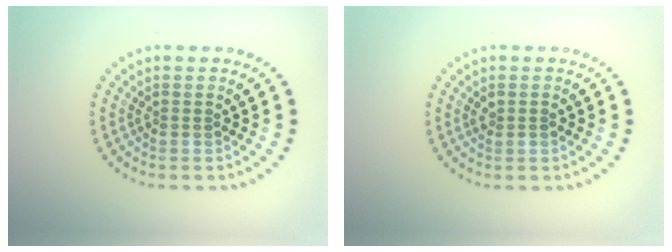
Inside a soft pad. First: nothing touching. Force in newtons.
{"total": 0.8, "press": 0.8, "slide": 0.1}